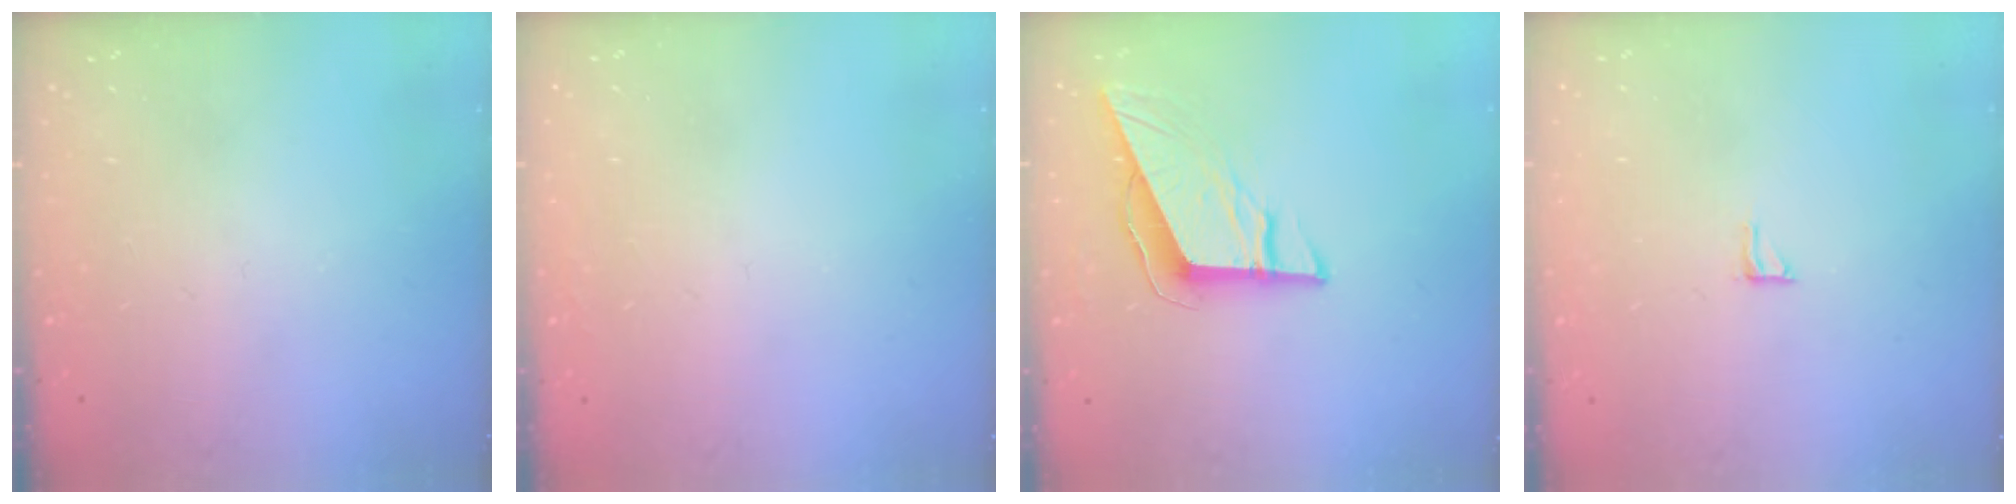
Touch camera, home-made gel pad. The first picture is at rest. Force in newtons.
{"total": 1.5, "press": 1.5, "slide": 0.1}
{"total": 9.6, "press": 9.5, "slide": 1.0}
{"total": 4.2, "press": 4.2, "slide": 0.4}